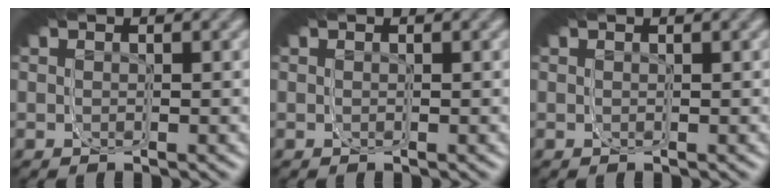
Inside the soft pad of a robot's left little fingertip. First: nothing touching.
{"total": 0.0}
{"total": 0.0}